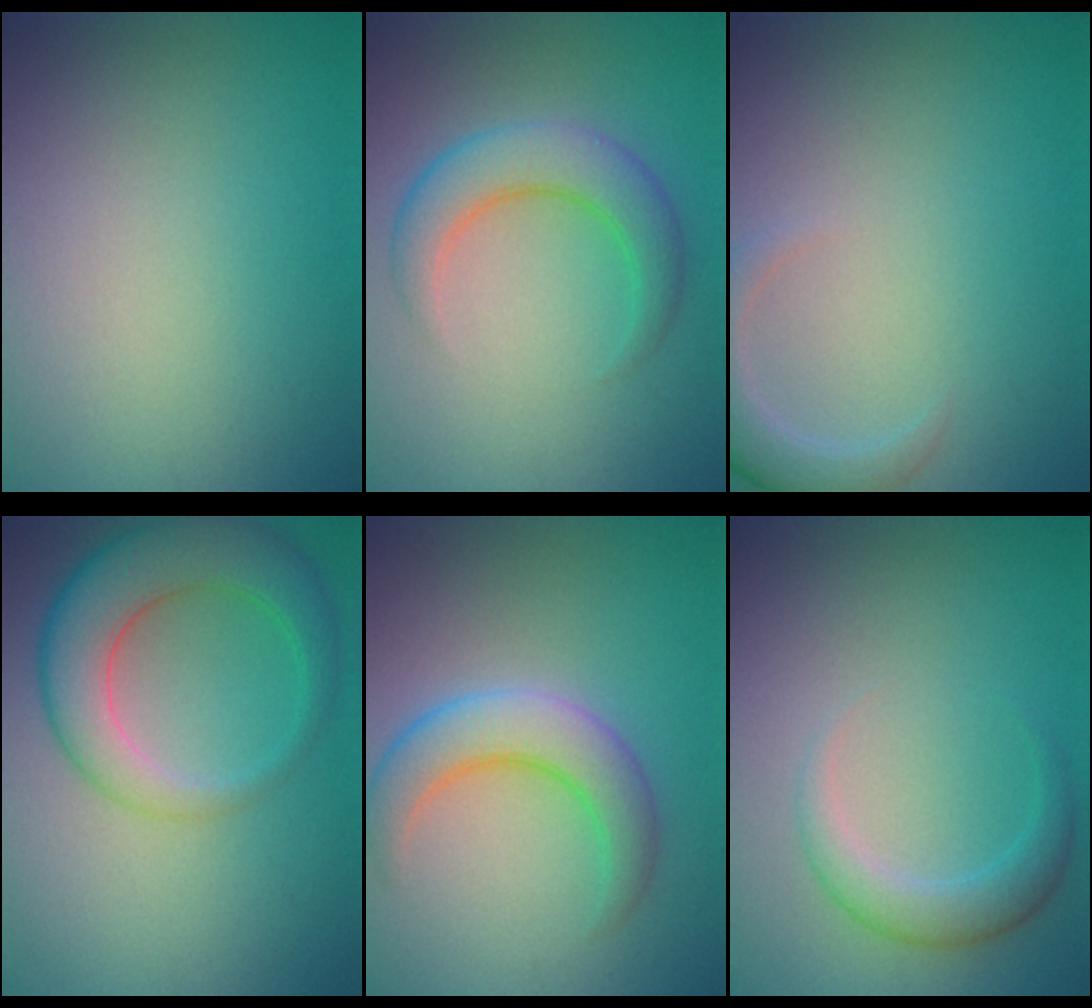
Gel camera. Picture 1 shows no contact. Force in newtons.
{"total": 4.7, "press": 4.7, "slide": 0.2}
{"total": 2.7, "press": 2.6, "slide": 0.5}
{"total": 6.6, "press": 6.6, "slide": 0.3}
{"total": 5.0, "press": 5.0, "slide": 0.1}
{"total": 2.7, "press": 2.6, "slide": 0.4}